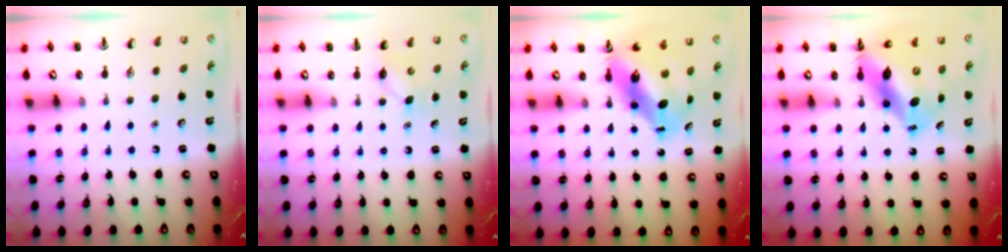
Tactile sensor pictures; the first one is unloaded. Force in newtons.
{"total": 4.0, "press": 3.9, "slide": 0.9}
{"total": 9.6, "press": 9.2, "slide": 2.8}
{"total": 14.3, "press": 13.7, "slide": 4.1}